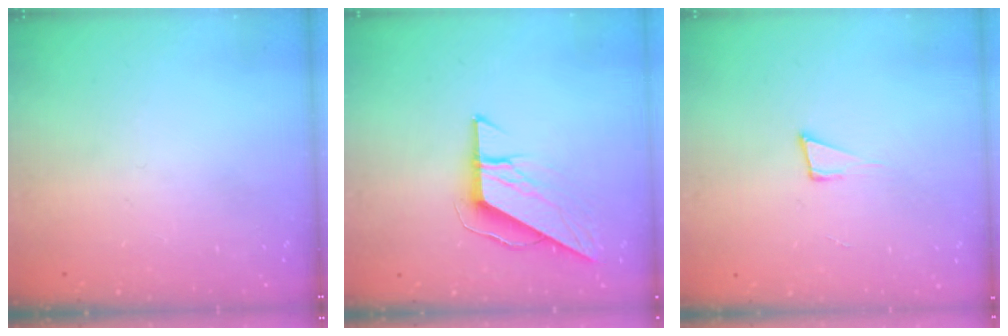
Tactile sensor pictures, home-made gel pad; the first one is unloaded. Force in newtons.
{"total": 8.3, "press": 8.3, "slide": 0.7}
{"total": 5.7, "press": 4.5, "slide": 3.4}